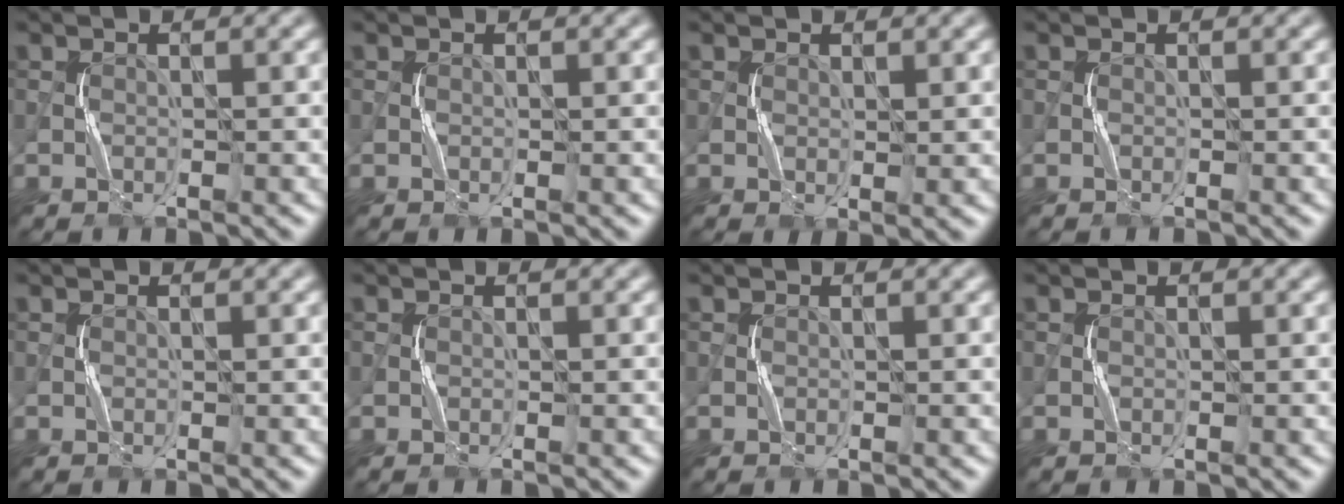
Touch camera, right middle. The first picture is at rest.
{"total": 0.0}
{"total": 0.7, "force": [0.5, 0.2, 0.4], "torque": [-0.011, -0.005, 0.015]}
{"total": 0.0}
{"total": 0.0}
{"total": 0.0}
{"total": 0.0}
{"total": 0.0}